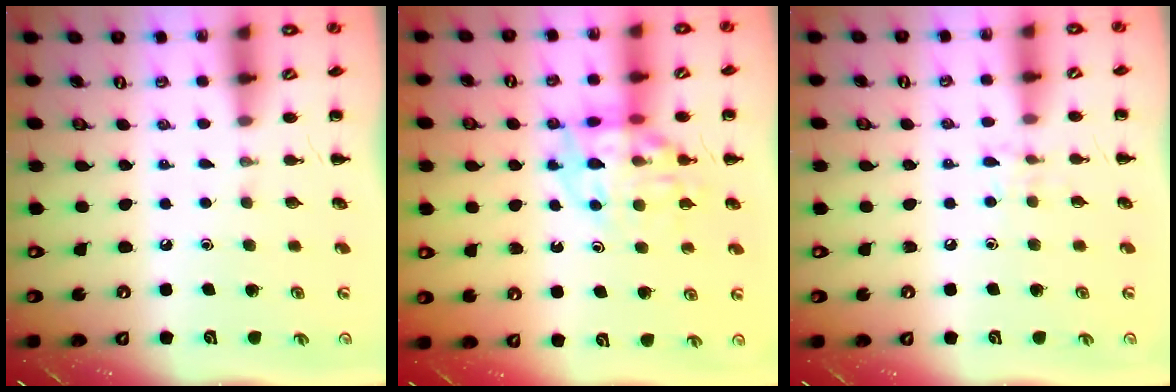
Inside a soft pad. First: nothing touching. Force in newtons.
{"total": 13.6, "press": 13.4, "slide": 2.4}
{"total": 6.1, "press": 5.7, "slide": 2.0}